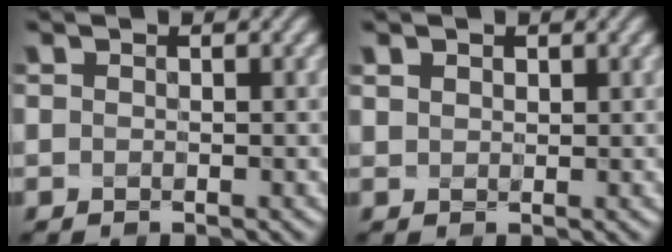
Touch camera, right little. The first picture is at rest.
{"total": 2.0, "force": [1.2, 1.4, 0.8], "torque": [-0.032, 0.015, 0.011]}